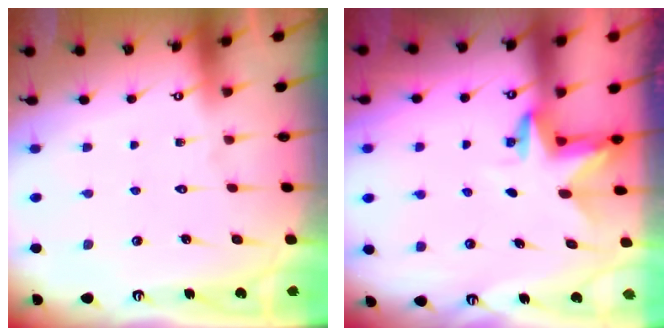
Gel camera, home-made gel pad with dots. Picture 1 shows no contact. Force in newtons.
{"total": 3.3, "press": 3.3, "slide": 0.1}